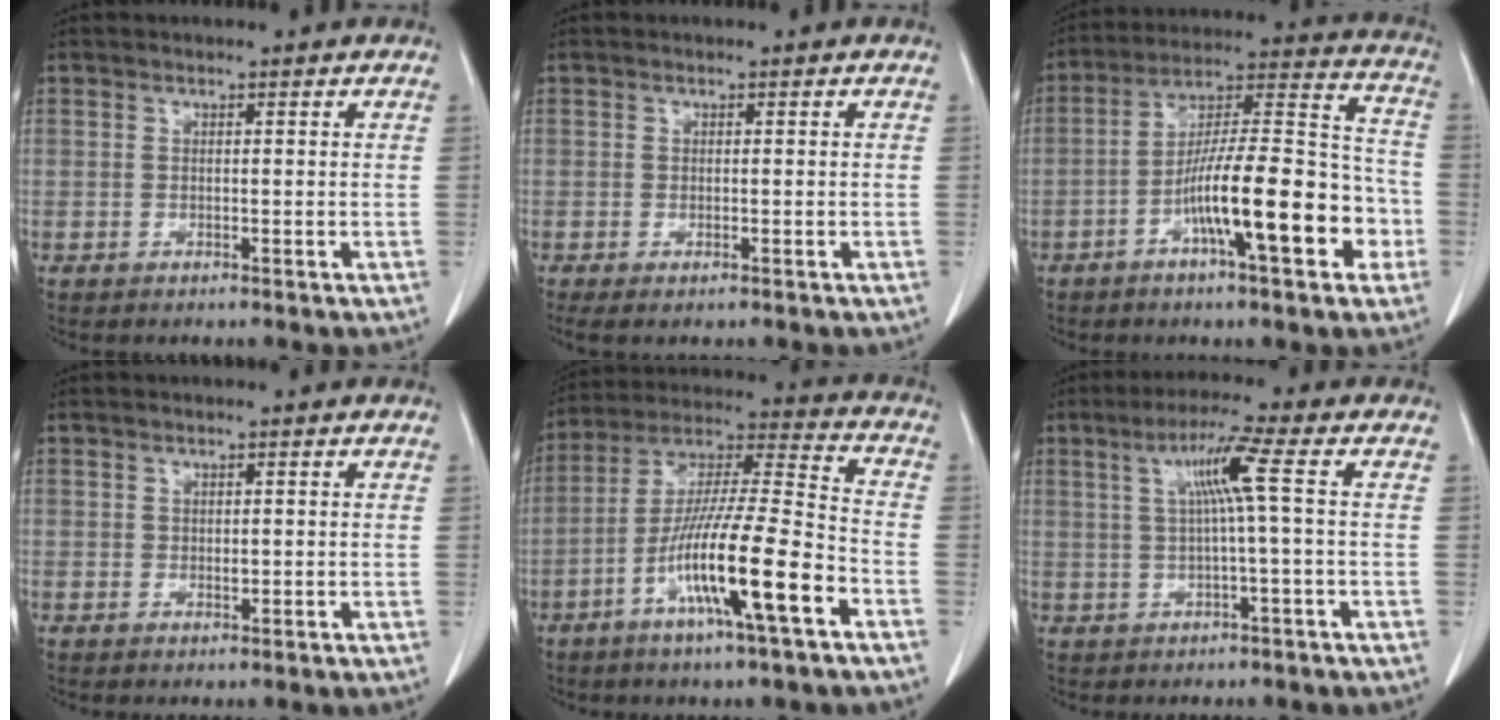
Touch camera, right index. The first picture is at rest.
{"total": 2.0, "force": [-1.4, 0.5, 1.3], "torque": [-0.016, -0.006, -0.019]}
{"total": 17.2, "force": [-6.2, 3.1, 15.8], "torque": [-0.257, 0.016, -0.099]}
{"total": 0.6, "force": [0.1, 0.5, 0.4], "torque": [-0.005, -0.001, 0.003]}
{"total": 16.8, "force": [-7.1, 0.4, 15.2], "torque": [-0.284, -0.010, -0.128]}
{"total": 6.1, "force": [1.1, -1.1, 5.9], "torque": [-0.108, 0.014, 0.025]}